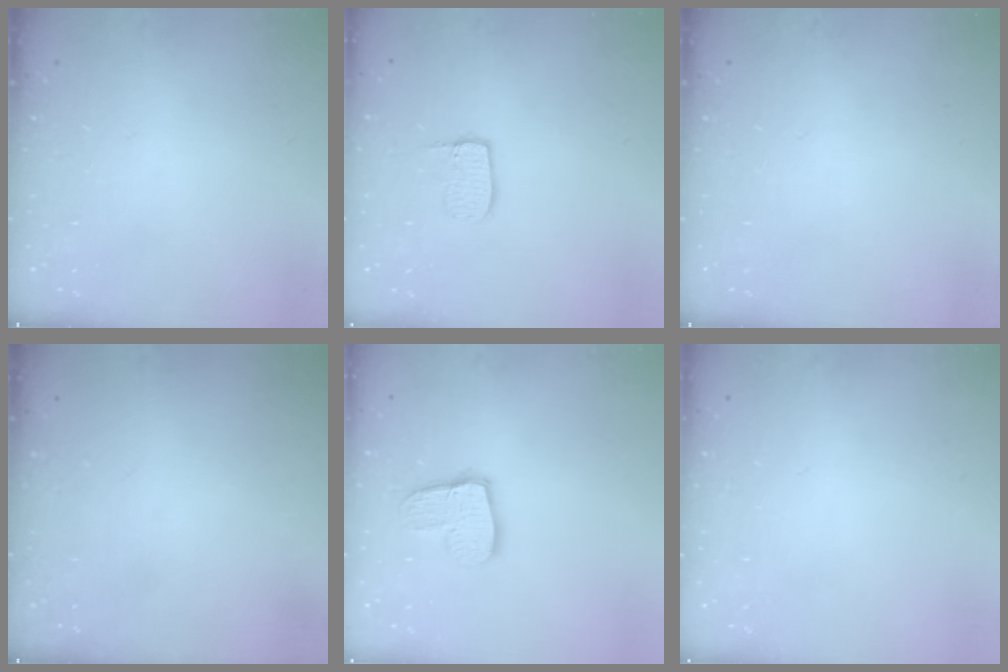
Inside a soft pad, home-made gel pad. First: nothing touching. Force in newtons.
{"total": 6.8, "press": 6.8, "slide": 0.1}
{"total": 0.0}
{"total": 0.0}
{"total": 11.4, "press": 11.4, "slide": 1.0}
{"total": 0.0}